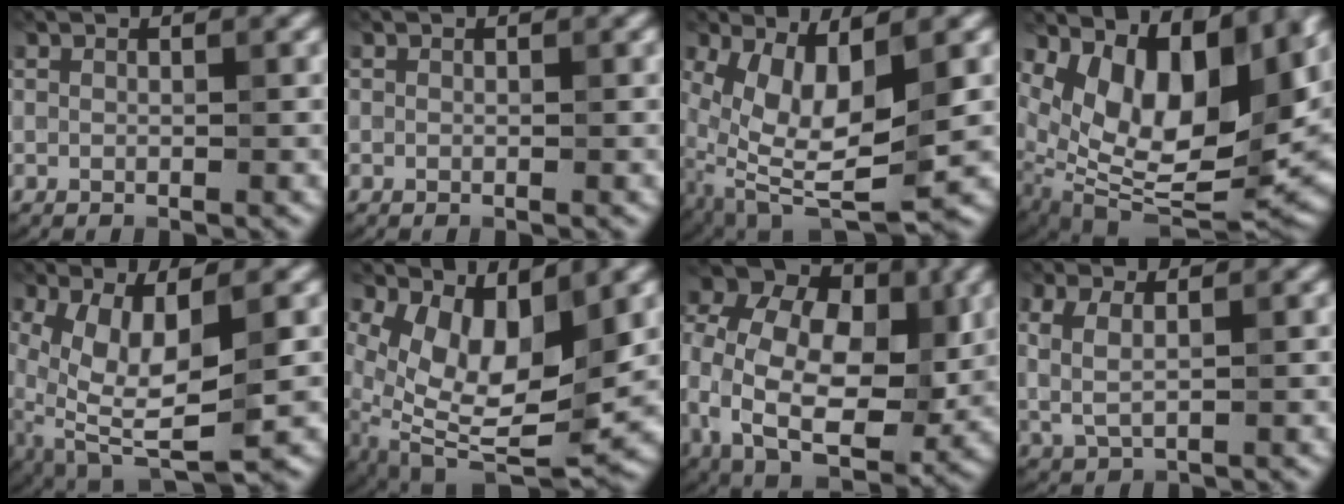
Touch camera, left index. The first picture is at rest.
{"total": 0.6, "force": [-0.2, -0.3, -0.4], "torque": [0.002, 0.000, 0.005]}
{"total": 8.1, "force": [-0.1, 3.4, 7.3], "torque": [-0.167, -0.019, 0.011]}
{"total": 11.2, "force": [3.6, 5.8, 8.9], "torque": [-0.153, -0.018, 0.076]}
{"total": 7.7, "force": [-0.8, 3.0, 7.1], "torque": [-0.155, -0.015, -0.003]}
{"total": 8.5, "force": [1.3, 4.3, 7.2], "torque": [-0.151, -0.024, 0.037]}
{"total": 14.1, "force": [-0.2, 9.9, 10.0], "torque": [-0.195, 0.011, 0.012]}
{"total": 2.2, "force": [0.5, 0.9, 1.9], "torque": [-0.055, -0.004, 0.022]}